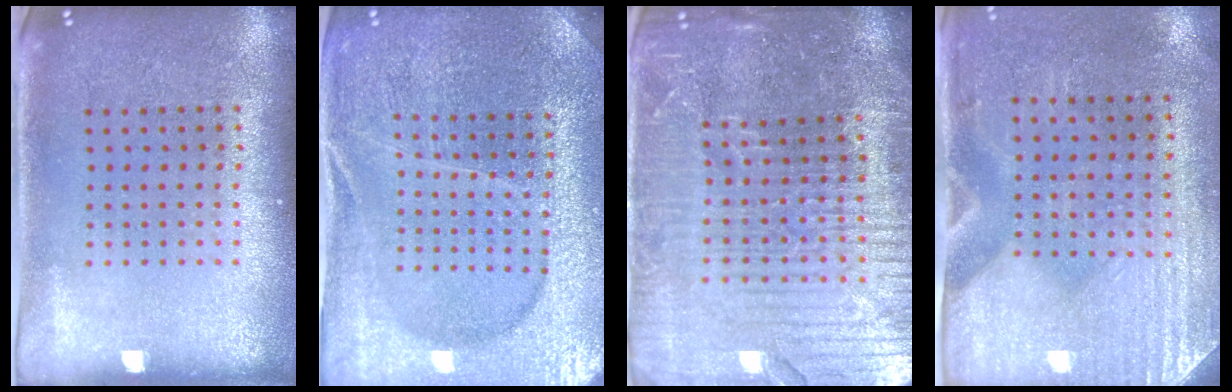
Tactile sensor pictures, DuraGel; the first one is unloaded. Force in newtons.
{"total": 4.2, "press": 4.0, "slide": 1.2}
{"total": 5.8, "press": 5.3, "slide": 2.5}
{"total": 2.9, "press": 2.5, "slide": 1.5}